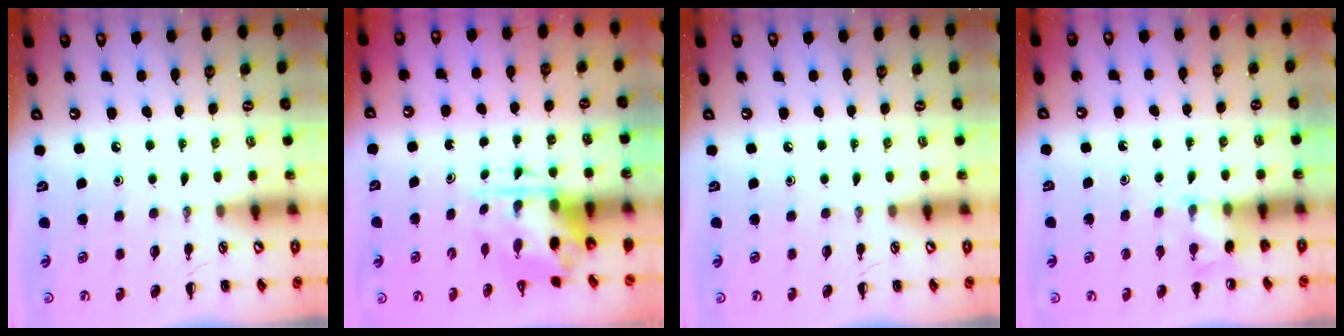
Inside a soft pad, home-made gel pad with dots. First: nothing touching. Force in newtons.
{"total": 3.9, "press": 3.8, "slide": 0.9}
{"total": 0.0}
{"total": 4.6, "press": 4.4, "slide": 1.4}